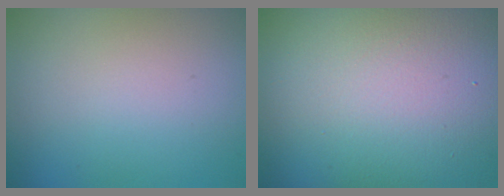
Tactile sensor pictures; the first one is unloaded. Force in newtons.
{"total": 22.0, "press": 21.9, "slide": 1.1}